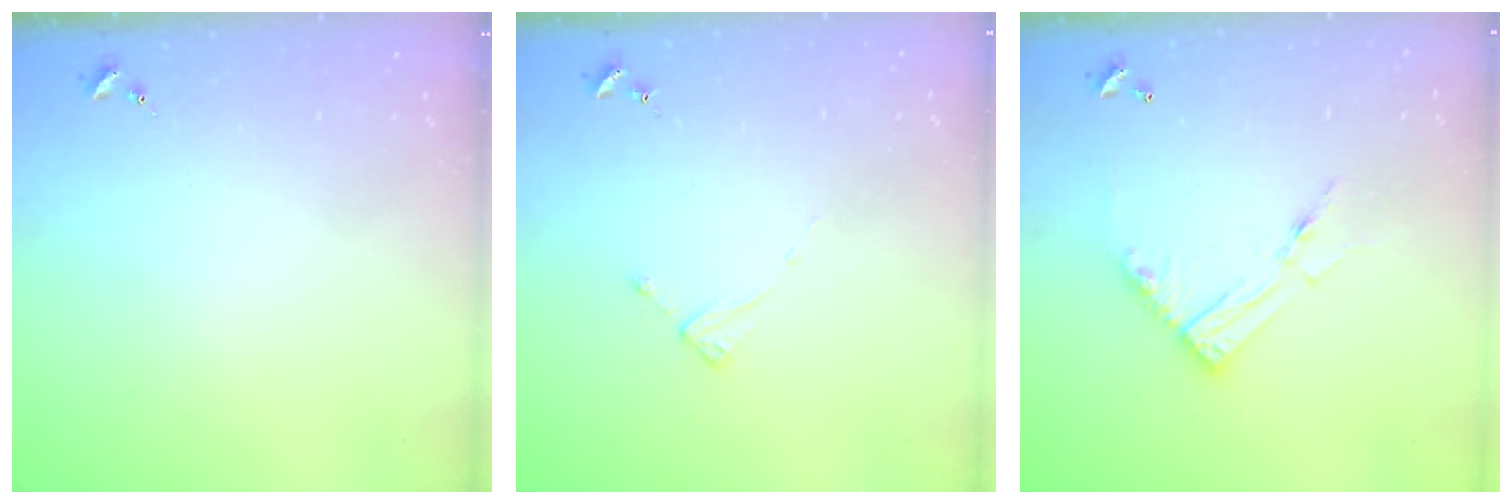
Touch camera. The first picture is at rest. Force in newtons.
{"total": 2.0, "press": 1.9, "slide": 0.4}
{"total": 12.6, "press": 12.6, "slide": 1.2}